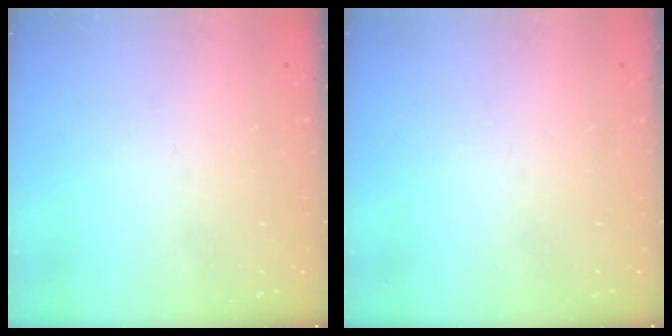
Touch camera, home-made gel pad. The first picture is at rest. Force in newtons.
{"total": 0.0}